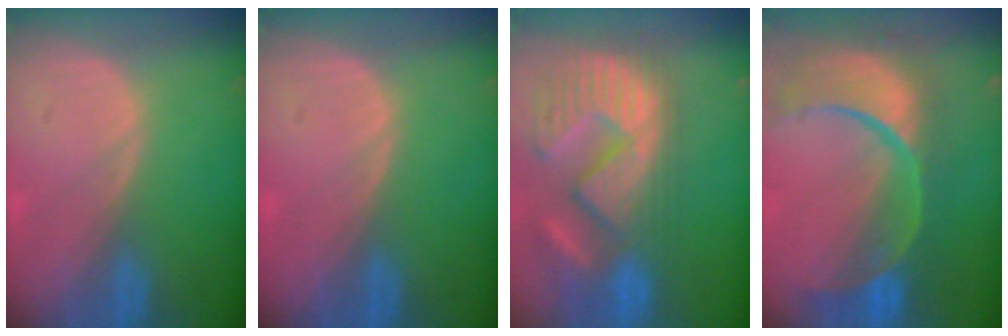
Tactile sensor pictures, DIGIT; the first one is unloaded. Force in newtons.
{"total": 0.0}
{"total": 14.2, "press": 12.1, "slide": 7.5}
{"total": 13.8, "press": 11.0, "slide": 8.4}